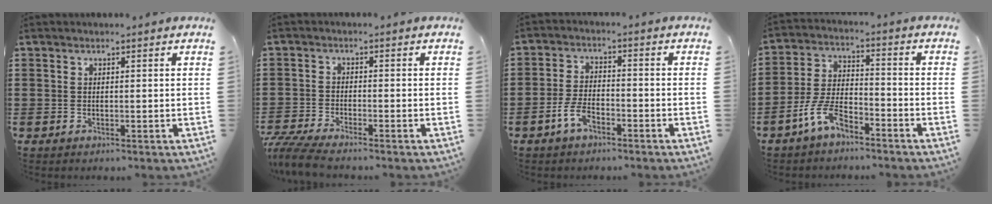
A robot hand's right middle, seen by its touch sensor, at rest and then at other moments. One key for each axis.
{"total": 4.4, "fx": -4.1, "fy": 0.2, "fz": 1.6, "tx": -0.056, "ty": -0.017, "tz": -0.086}
{"total": 5.3, "fx": -3.7, "fy": 1.9, "fz": 3.4, "tx": -0.083, "ty": 0.002, "tz": -0.074}
{"total": 7.0, "fx": -5.0, "fy": 2.3, "fz": 4.3, "tx": -0.102, "ty": -0.001, "tz": -0.097}